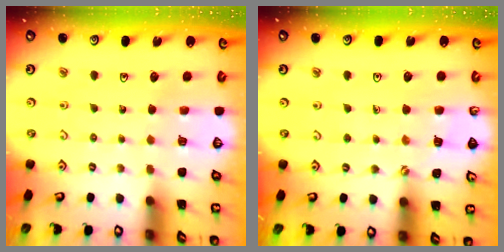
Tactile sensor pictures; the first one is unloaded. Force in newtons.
{"total": 3.1, "press": 3.1, "slide": 0.5}